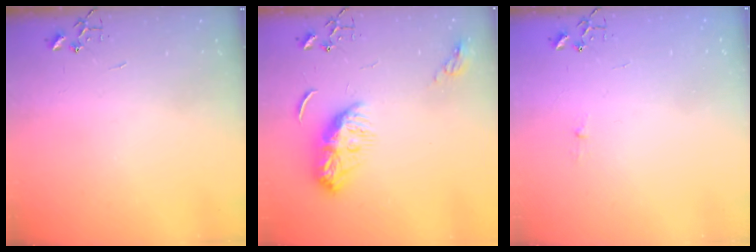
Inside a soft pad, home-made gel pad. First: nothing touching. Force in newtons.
{"total": 9.4, "press": 9.4, "slide": 0.6}
{"total": 2.6, "press": 2.5, "slide": 0.4}